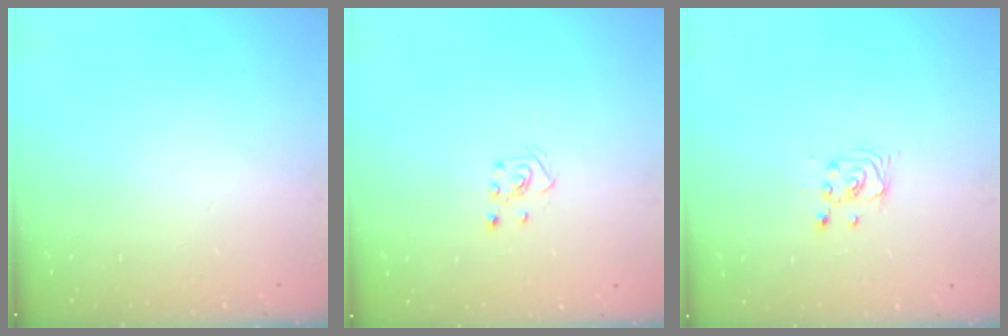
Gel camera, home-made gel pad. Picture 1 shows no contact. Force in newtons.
{"total": 2.6, "press": 2.5, "slide": 0.6}
{"total": 2.2, "press": 2.2, "slide": 0.2}